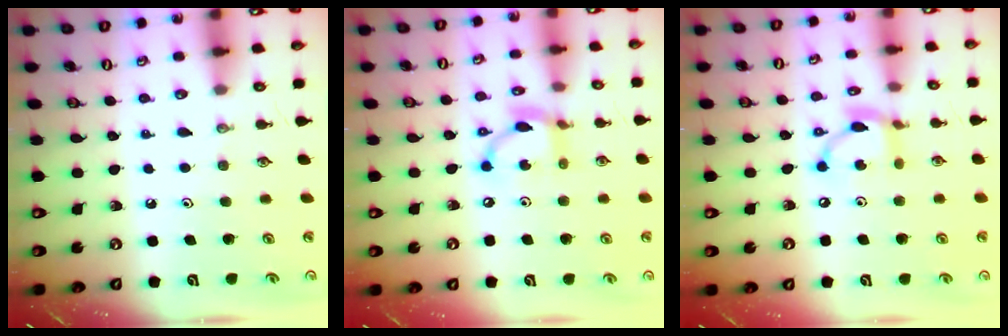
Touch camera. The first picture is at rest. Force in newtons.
{"total": 9.8, "press": 9.8, "slide": 0.5}
{"total": 11.1, "press": 11.1, "slide": 0.6}